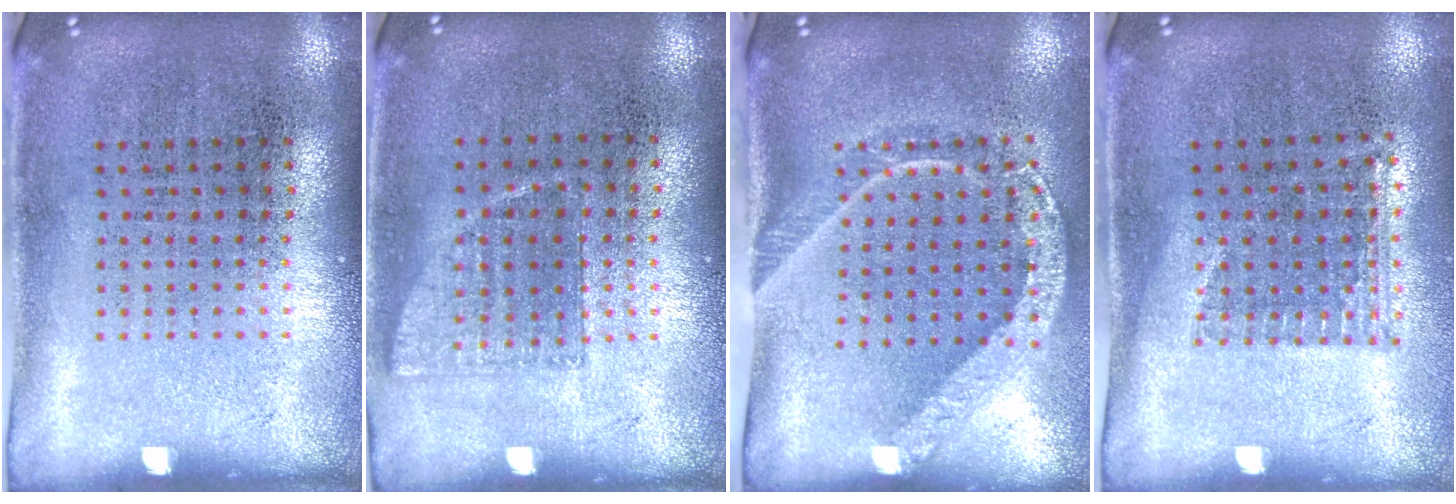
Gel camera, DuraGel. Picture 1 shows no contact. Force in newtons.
{"total": 0.7, "press": 0.7, "slide": 0.2}
{"total": 2.0, "press": 1.4, "slide": 1.4}
{"total": 1.1, "press": 0.9, "slide": 0.6}